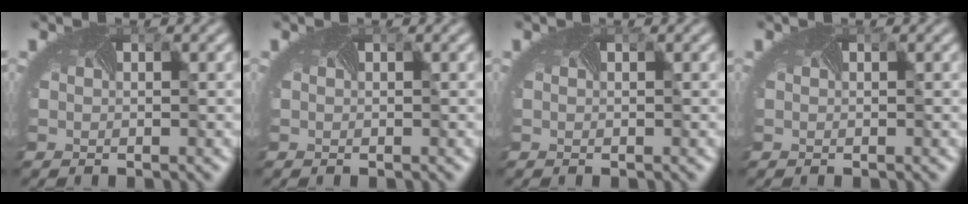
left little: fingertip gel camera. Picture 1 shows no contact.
{"total": 0.0}
{"total": 0.0}
{"total": 0.0}